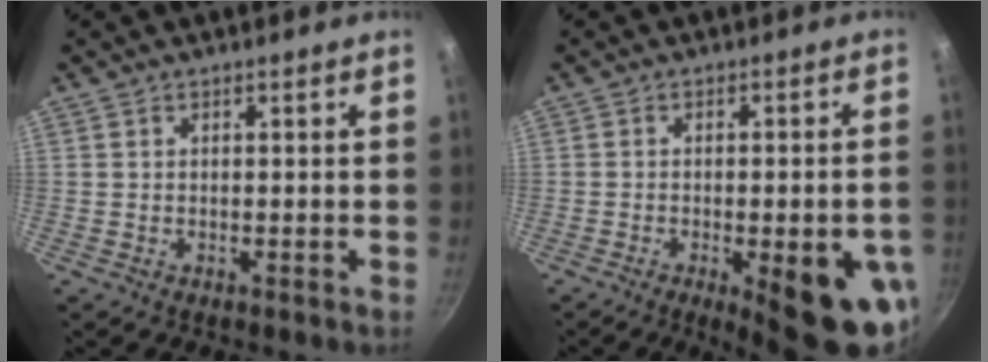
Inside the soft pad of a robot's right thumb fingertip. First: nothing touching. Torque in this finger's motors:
{"motor_torque": [2.81, 2.19, 1.92, -0.47, 0.43]}